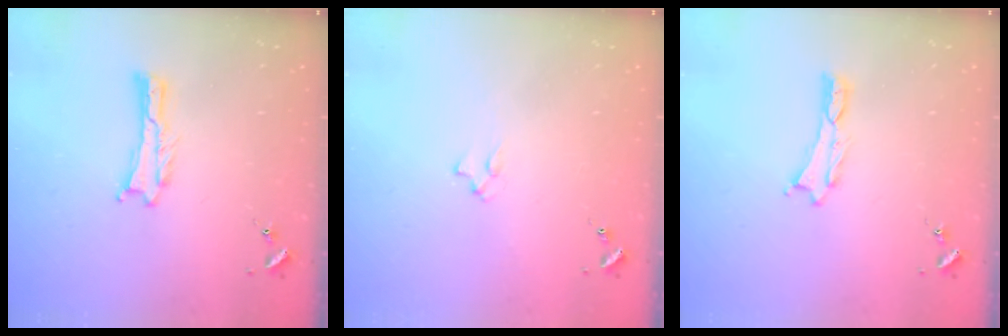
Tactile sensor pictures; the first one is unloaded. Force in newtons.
{"total": 1.3, "press": 1.3, "slide": 0.3}
{"total": 0.0}